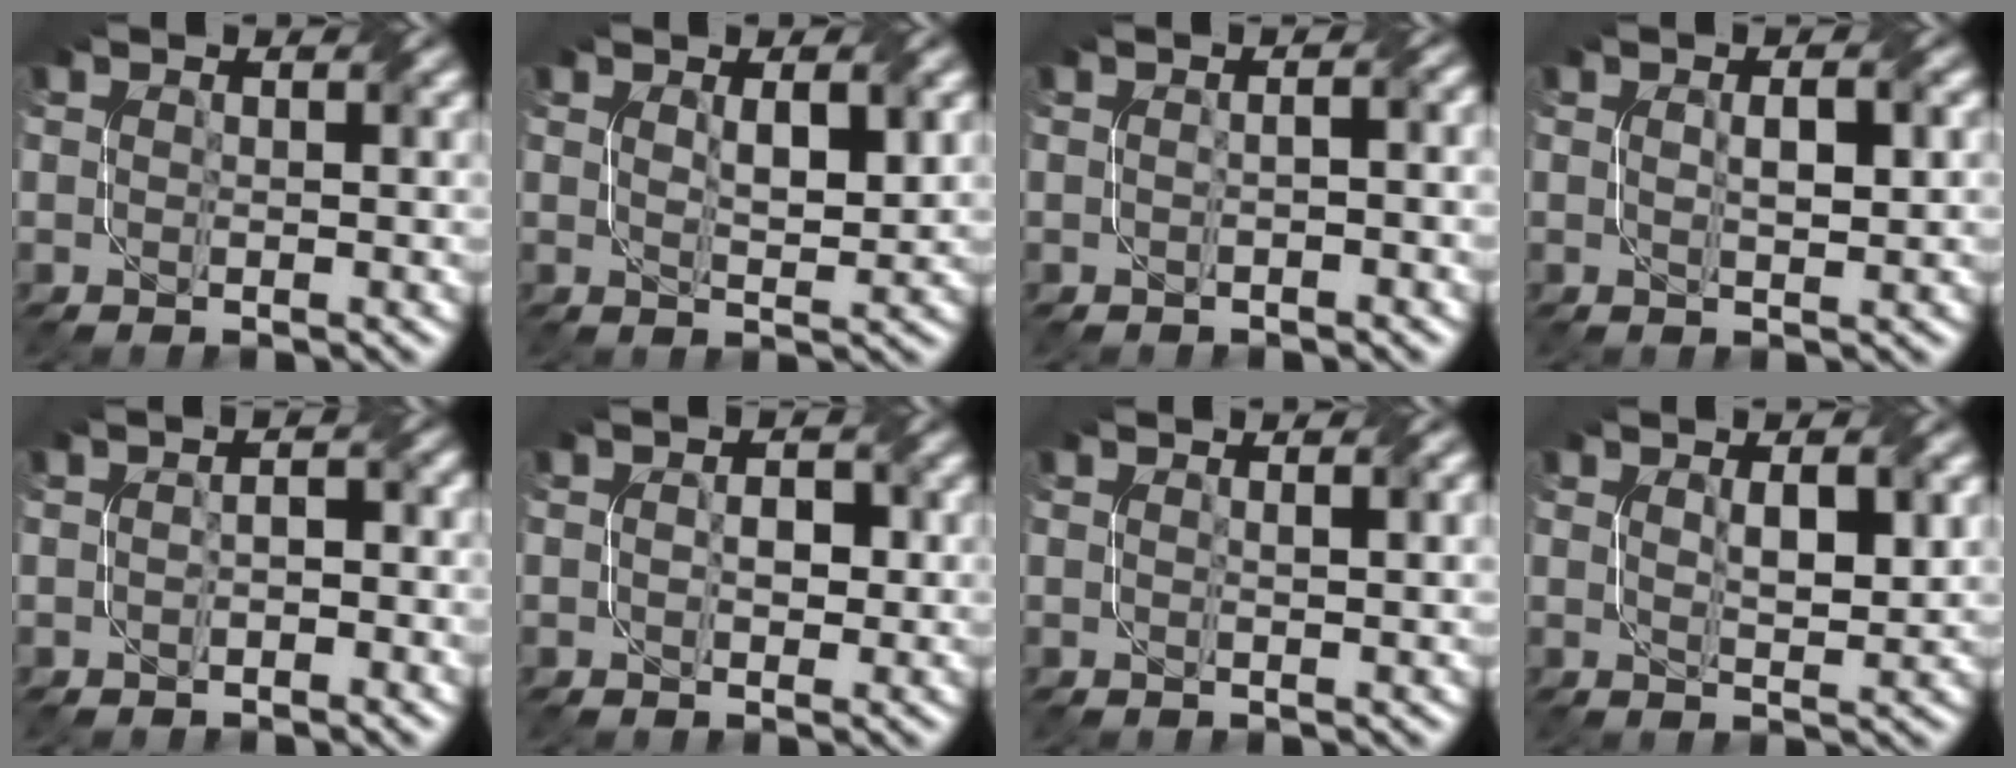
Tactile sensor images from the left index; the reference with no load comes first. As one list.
[{"total": 2.5, "force": [0.8, 0.7, 2.3], "torque": [-0.044, 0.000, 0.020]}, {"total": 2.4, "force": [0.0, 1.1, 2.2], "torque": [-0.021, 0.009, -0.013]}, {"total": 2.3, "force": [0.3, 0.6, 2.2], "torque": [-0.041, 0.003, 0.010]}, {"total": 1.6, "force": [-0.7, 0.6, 1.2], "torque": [-0.022, 0.003, -0.015]}, {"total": 1.8, "force": [-0.2, 1.1, 1.4], "torque": [-0.021, 0.004, -0.004]}, {"total": 1.6, "force": [0.6, 0.5, 1.5], "torque": [-0.016, 0.006, 0.004]}, {"total": 2.9, "force": [0.8, 0.9, 2.7], "torque": [-0.052, 0.001, 0.018]}]